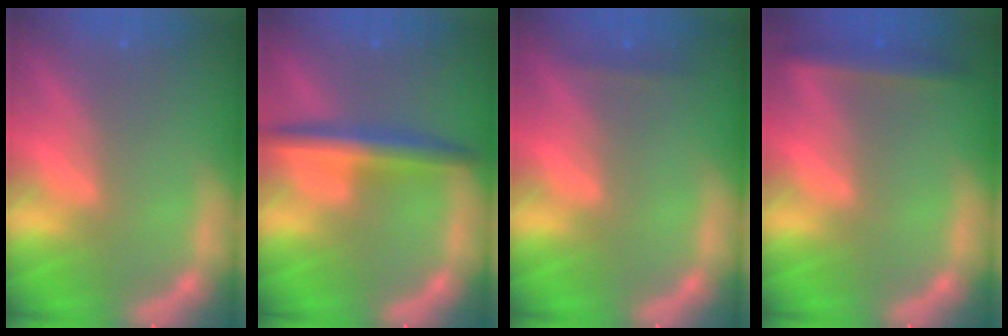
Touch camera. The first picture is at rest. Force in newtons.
{"total": 4.5}
{"total": 0.9}
{"total": 3.0}